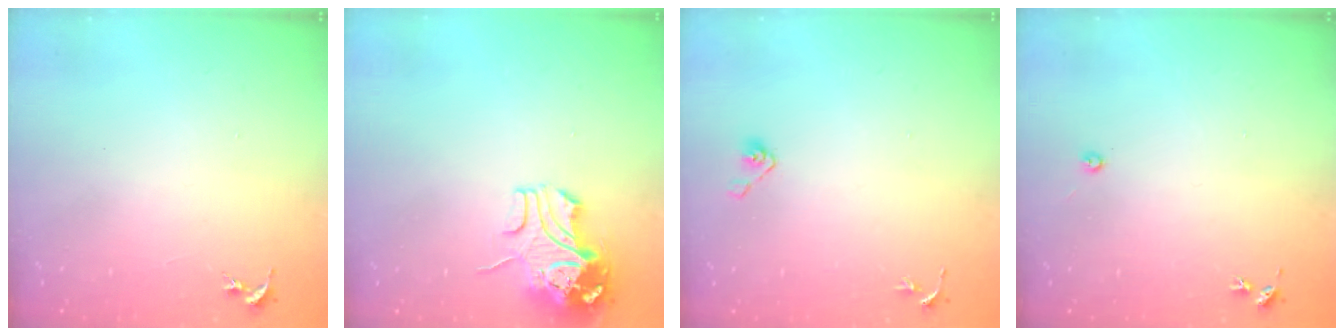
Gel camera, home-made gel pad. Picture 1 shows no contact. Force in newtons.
{"total": 9.8, "press": 9.7, "slide": 1.4}
{"total": 5.0, "press": 4.4, "slide": 2.3}
{"total": 3.0, "press": 3.0, "slide": 0.4}